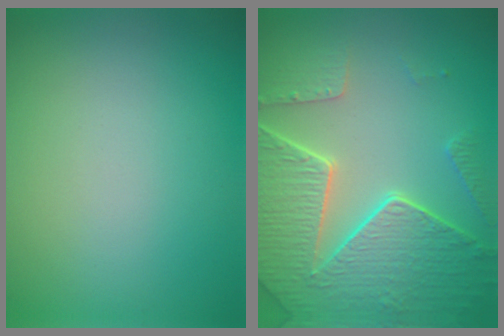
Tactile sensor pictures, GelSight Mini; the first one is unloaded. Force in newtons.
{"total": 8.3, "press": 6.1, "slide": 5.6}